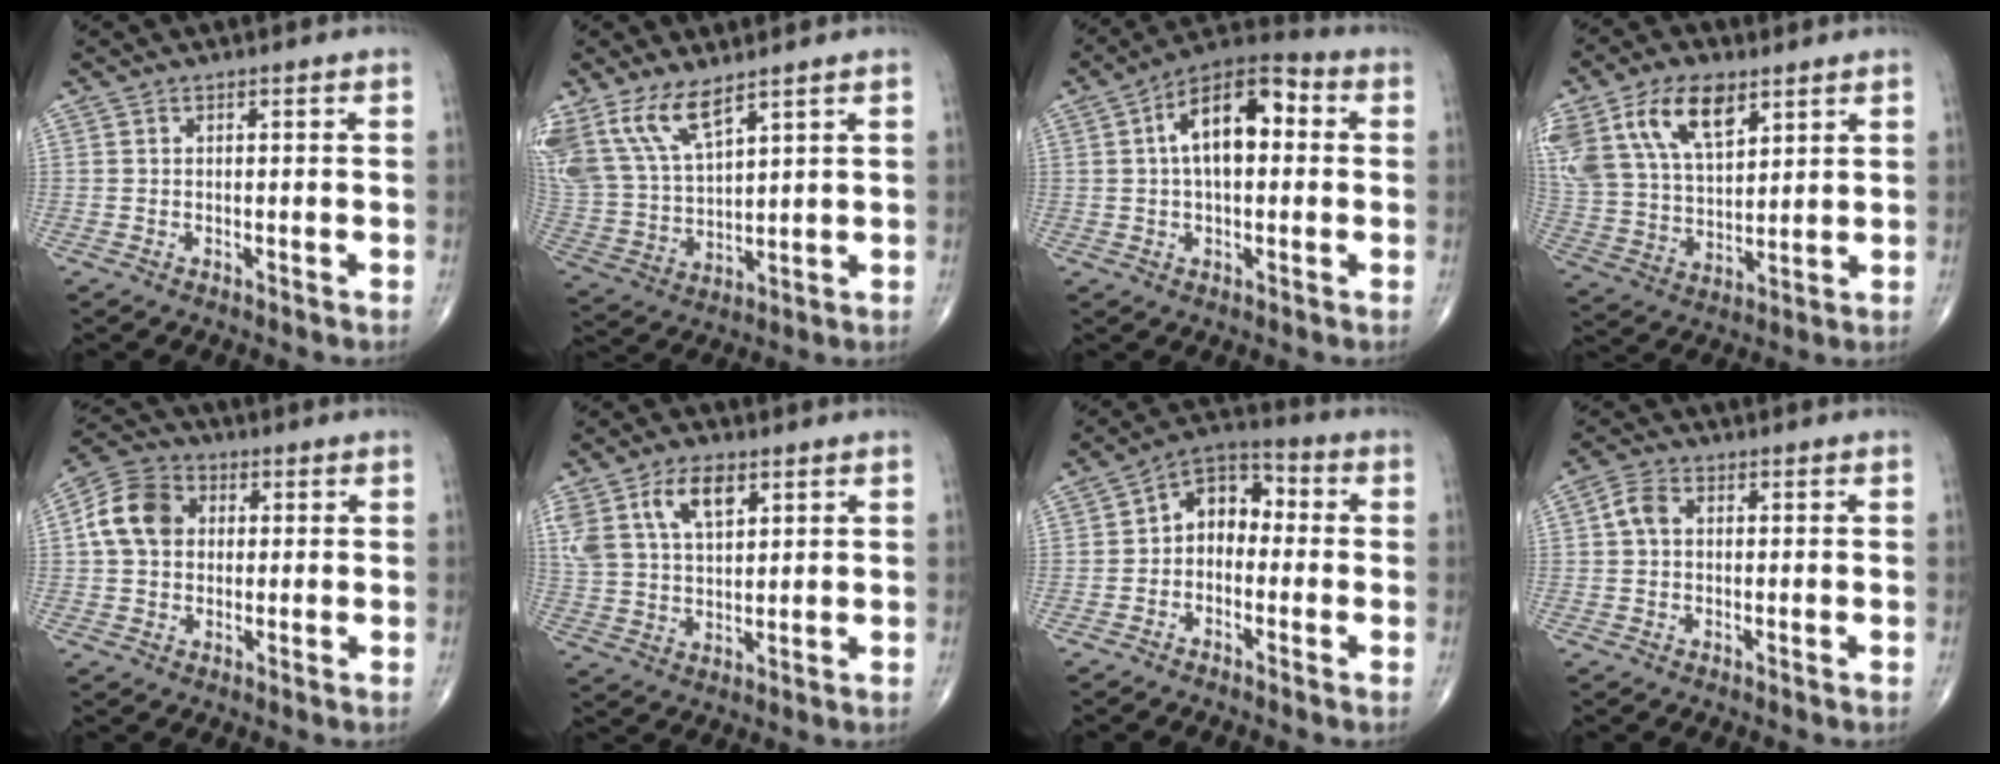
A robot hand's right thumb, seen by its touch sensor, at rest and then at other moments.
{"total": 12.5, "force": [8.3, 4.7, 8.1], "torque": [-0.165, -0.032, 0.184]}
{"total": 13.4, "force": [2.2, 6.8, 11.3], "torque": [-0.178, 0.032, 0.025]}
{"total": 20.1, "force": [10.3, 11.2, 13.2], "torque": [-0.267, -0.009, 0.200]}
{"total": 9.7, "force": [1.4, 7.6, 5.9], "torque": [-0.100, 0.019, 0.015]}
{"total": 11.1, "force": [5.4, 5.9, 7.8], "torque": [-0.146, -0.011, 0.109]}
{"total": 8.1, "force": [-0.7, 5.8, 5.7], "torque": [-0.061, 0.035, -0.034]}
{"total": 3.6, "force": [0.4, 2.6, 2.5], "torque": [-0.050, 0.012, 0.002]}